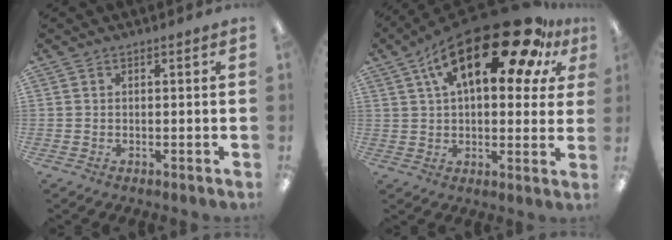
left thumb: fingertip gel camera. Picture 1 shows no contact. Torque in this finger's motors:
{"motor_torque": [0.08, 1.51, 1.33, -1.43, 0.18]}